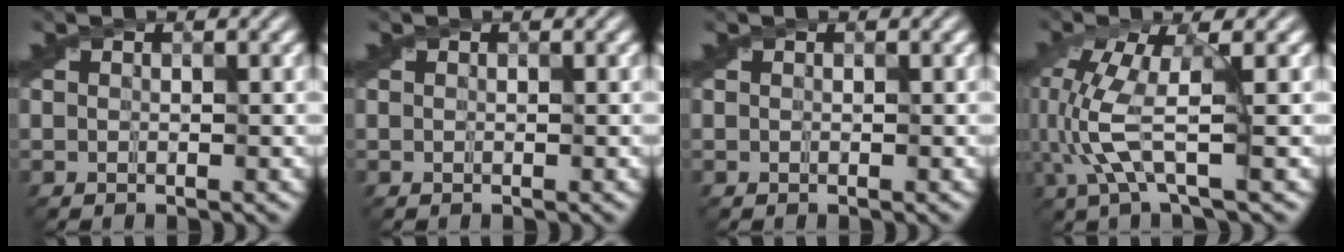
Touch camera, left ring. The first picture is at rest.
{"total": 0.0}
{"total": 0.0}
{"total": 5.7, "force": [-0.7, 1.2, 5.5], "torque": [-0.146, -0.002, -0.009]}